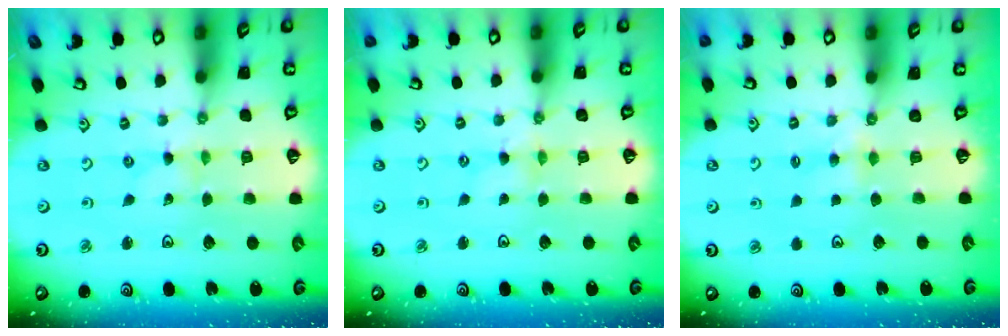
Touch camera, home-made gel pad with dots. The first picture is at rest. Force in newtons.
{"total": 1.1, "press": 1.0, "slide": 0.2}
{"total": 3.3, "press": 3.3, "slide": 0.4}